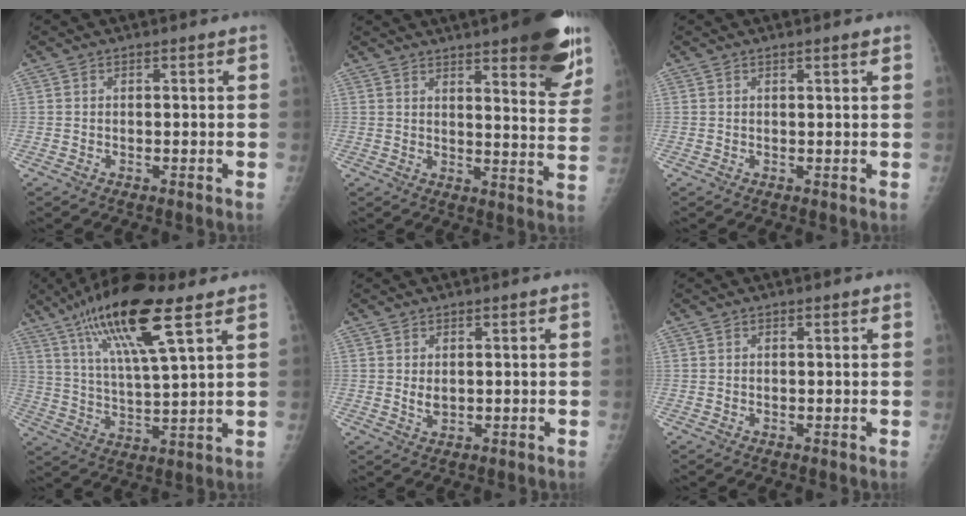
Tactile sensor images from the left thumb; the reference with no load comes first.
{"total": 18.1, "force": [11.7, 4.4, 13.2], "torque": [-0.142, -0.057, 0.145]}
{"total": 1.0, "force": [0.7, 0.0, 0.7], "torque": [-0.009, -0.003, 0.010]}
{"total": 17.6, "force": [9.6, 3.7, 14.2], "torque": [-0.258, -0.027, 0.175]}
{"total": 2.2, "force": [0.4, 1.4, 1.7], "torque": [-0.023, -0.005, 0.012]}
{"total": 0.7, "force": [0.3, 0.3, 0.5], "torque": [-0.004, 0.000, 0.004]}